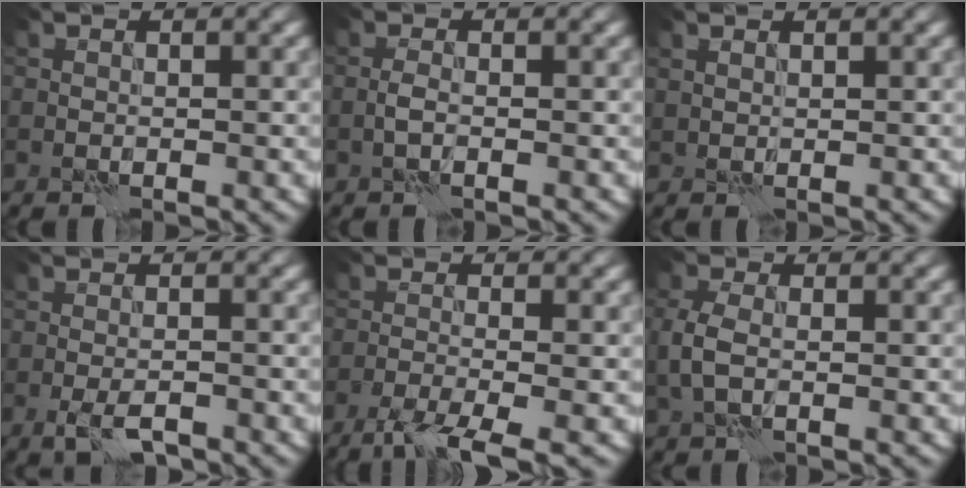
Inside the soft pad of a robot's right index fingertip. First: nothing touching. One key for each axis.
{"total": 1.1, "fx": -0.5, "fy": 0.3, "fz": 0.9, "tx": -0.023, "ty": 0.006, "tz": -0.013}
{"total": 0.8, "fx": 0.7, "fy": 0.1, "fz": 0.2, "tx": -0.007, "ty": 0.001, "tz": 0.012}
{"total": 2.6, "fx": -1.5, "fy": 0.7, "fz": 1.9, "tx": -0.042, "ty": -0.003, "tz": -0.030}
{"total": 4.5, "fx": -3.0, "fy": 0.8, "fz": 3.3, "tx": -0.056, "ty": -0.001, "tz": -0.067}
{"total": 2.7, "fx": -0.3, "fy": 1.7, "fz": 2.2, "tx": -0.056, "ty": 0.005, "tz": -0.007}